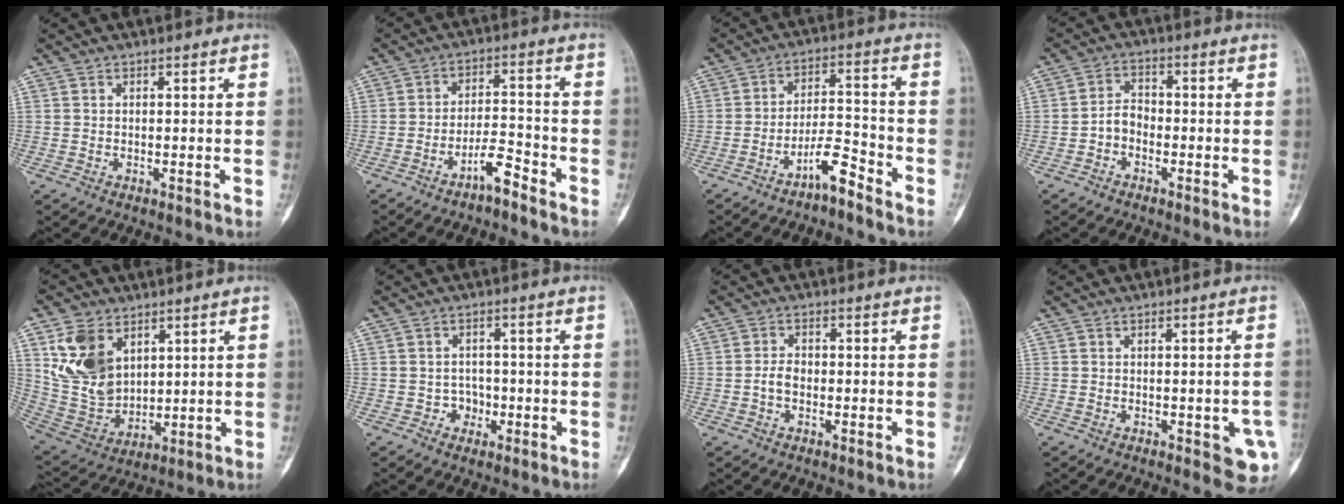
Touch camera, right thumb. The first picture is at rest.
{"total": 5.3, "force": [-4.0, 1.2, 3.3], "torque": [-0.055, 0.041, -0.071]}
{"total": 6.6, "force": [-5.0, 1.4, 4.1], "torque": [-0.069, 0.055, -0.090]}
{"total": 3.8, "force": [-1.6, 2.7, 2.2], "torque": [-0.027, 0.022, -0.039]}
{"total": 13.7, "force": [5.8, 9.4, 8.1], "torque": [-0.133, -0.027, 0.135]}
{"total": 3.1, "force": [-1.1, 2.7, 0.9], "torque": [0.010, 0.012, -0.020]}
{"total": 2.8, "force": [-0.7, 1.8, 2.0], "torque": [-0.036, 0.011, -0.017]}
{"total": 6.2, "force": [-1.8, 2.3, 5.4], "torque": [-0.045, 0.004, -0.015]}